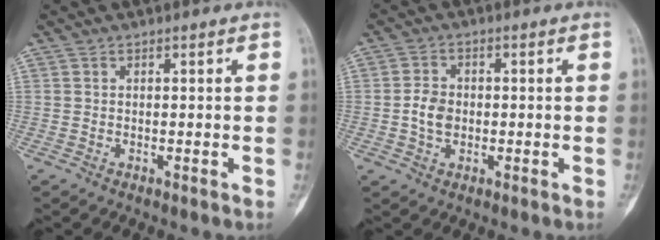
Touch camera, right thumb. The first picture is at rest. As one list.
[{"total": 4.3, "force": [-0.5, 3.3, 2.8], "torque": [-0.047, 0.006, -0.013]}]